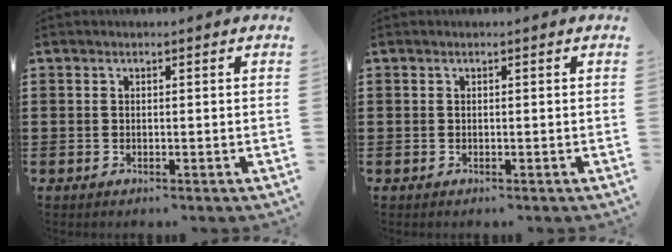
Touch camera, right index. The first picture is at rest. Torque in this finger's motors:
{"motor_torque": [0.00, 0.00, 0.00, 0.00]}